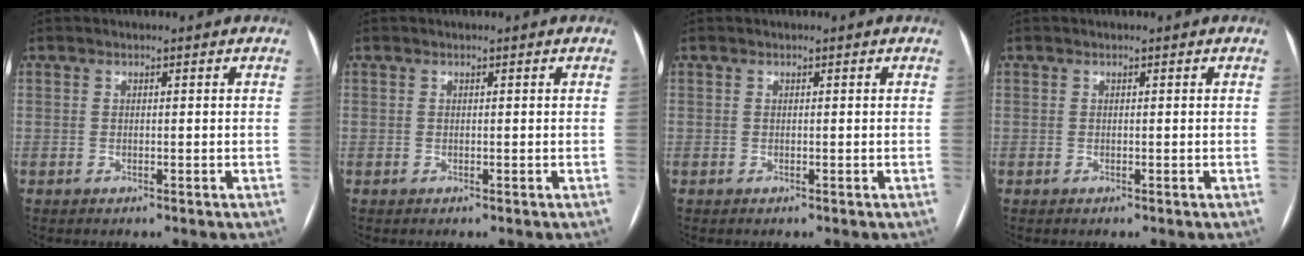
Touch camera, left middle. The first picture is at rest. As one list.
[{"total": 0.0}, {"total": 0.0}, {"total": 0.0}]